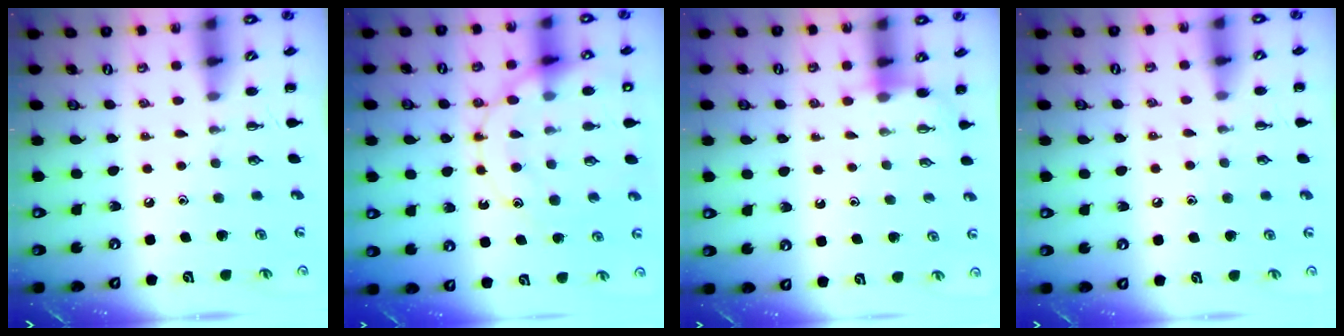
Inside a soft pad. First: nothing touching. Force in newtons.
{"total": 17.1, "press": 17.0, "slide": 2.2}
{"total": 2.6, "press": 2.5, "slide": 0.9}
{"total": 5.5, "press": 5.4, "slide": 1.3}